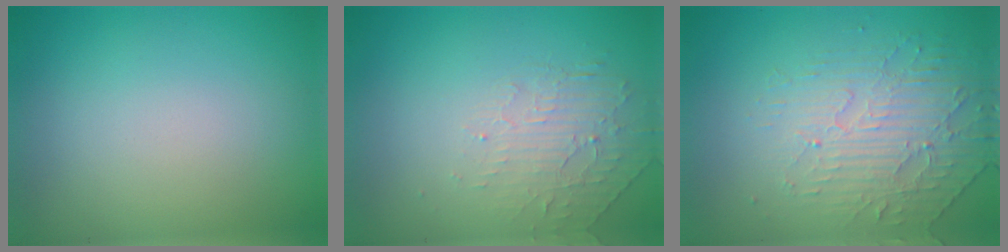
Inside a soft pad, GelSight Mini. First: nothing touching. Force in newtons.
{"total": 2.0, "press": 0.9, "slide": 1.8}
{"total": 4.7, "press": 3.3, "slide": 3.3}